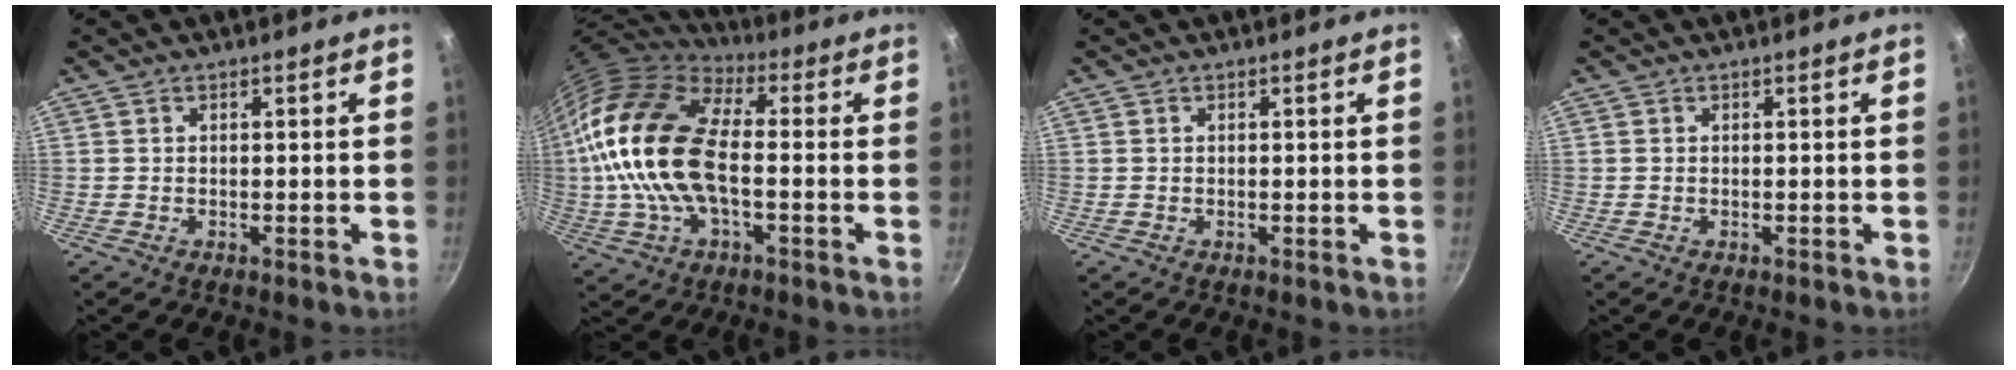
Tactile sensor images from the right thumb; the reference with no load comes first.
{"total": 20.4, "force": [-0.5, 10.9, 17.3], "torque": [-0.322, 0.025, -0.020]}
{"total": 0.0}
{"total": 0.0}